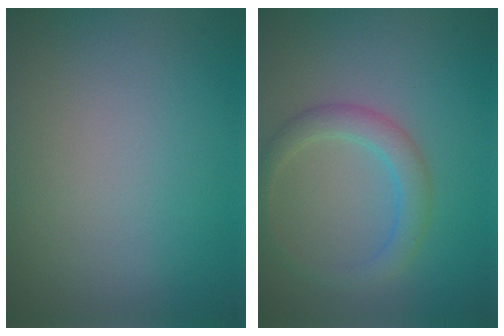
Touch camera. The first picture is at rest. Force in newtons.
{"total": 2.8, "press": 2.8, "slide": 0.1}